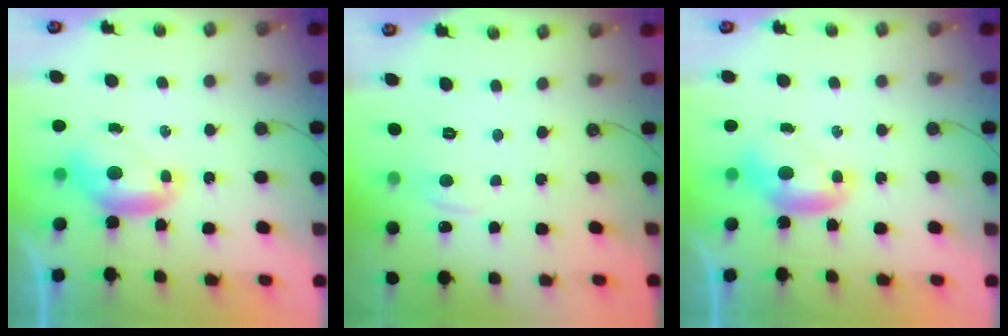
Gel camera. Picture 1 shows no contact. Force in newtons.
{"total": 1.2, "press": 1.2, "slide": 0.3}
{"total": 0.0}